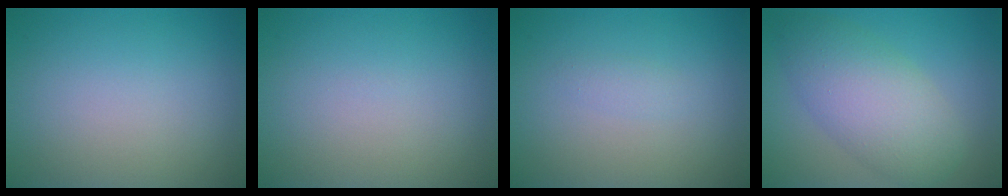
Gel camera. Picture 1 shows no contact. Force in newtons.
{"total": 0.0}
{"total": 0.8, "press": 0.8, "slide": 0.1}
{"total": 6.4, "press": 6.4, "slide": 0.0}